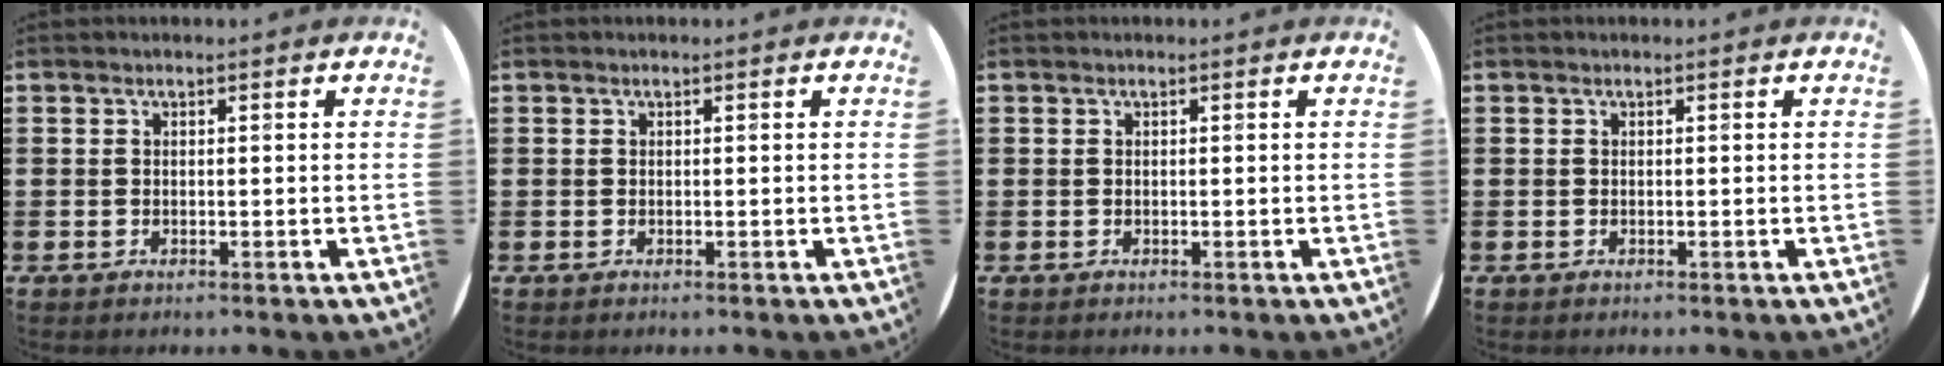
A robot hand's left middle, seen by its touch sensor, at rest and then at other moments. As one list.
[{"total": 0.0}, {"total": 0.0}, {"total": 0.0}]